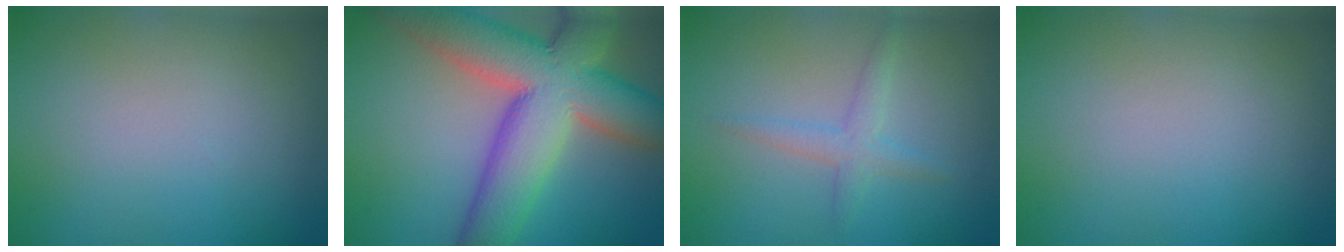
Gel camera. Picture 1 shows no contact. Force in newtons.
{"total": 13.0, "press": 13.0, "slide": 0.9}
{"total": 1.9, "press": 1.9, "slide": 0.1}
{"total": 0.0}